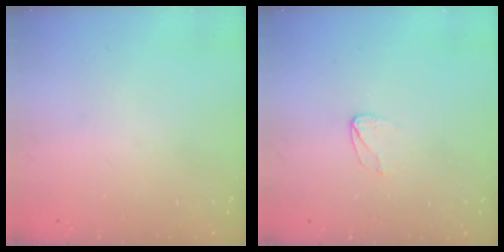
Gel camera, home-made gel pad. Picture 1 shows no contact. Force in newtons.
{"total": 4.1, "press": 4.1, "slide": 0.4}